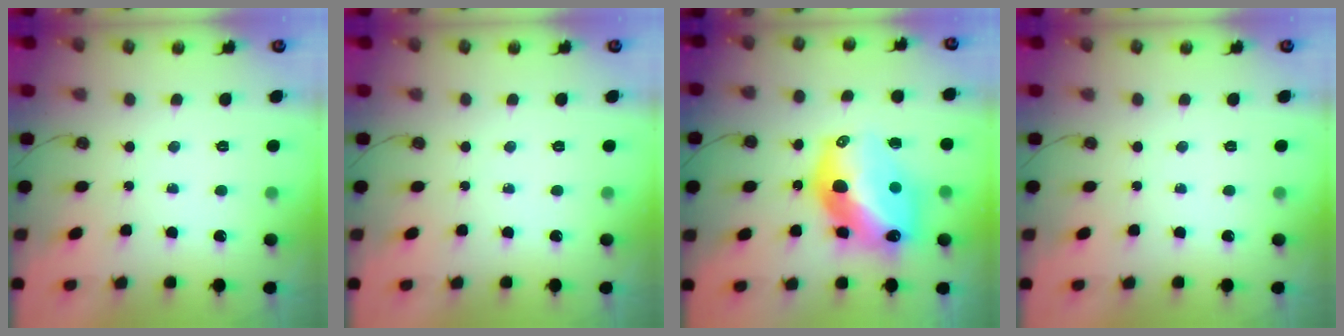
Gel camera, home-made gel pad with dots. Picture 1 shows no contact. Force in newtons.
{"total": 0.0}
{"total": 19.6, "press": 19.6, "slide": 1.5}
{"total": 0.0}